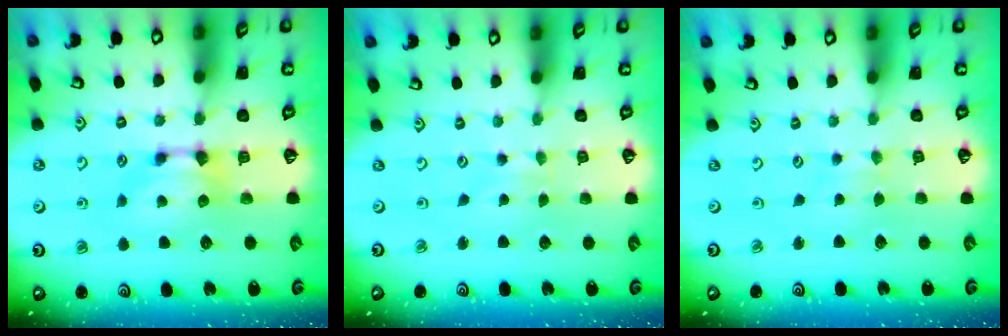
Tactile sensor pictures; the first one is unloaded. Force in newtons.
{"total": 2.9, "press": 2.9, "slide": 0.4}
{"total": 2.9, "press": 2.9, "slide": 0.0}